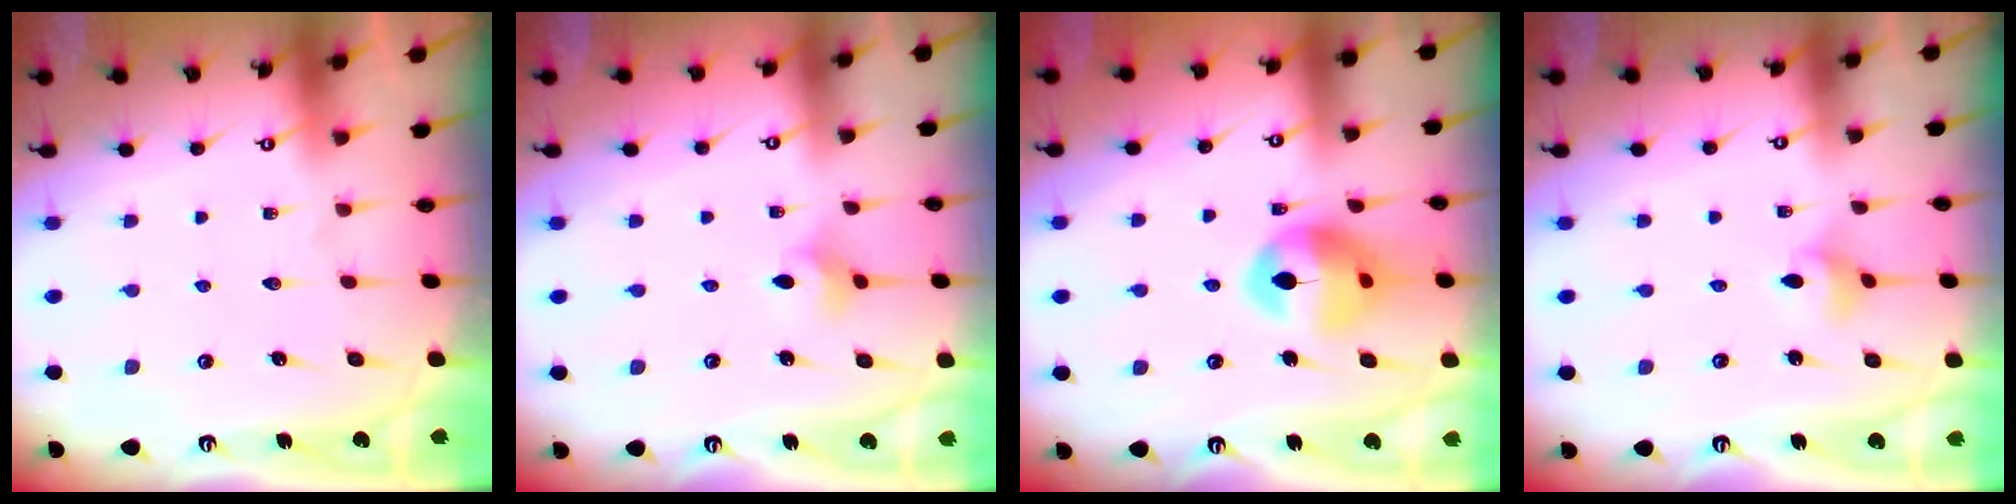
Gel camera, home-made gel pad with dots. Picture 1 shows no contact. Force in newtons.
{"total": 3.6, "press": 3.6, "slide": 0.6}
{"total": 14.4, "press": 14.3, "slide": 1.7}
{"total": 3.0, "press": 2.9, "slide": 0.6}